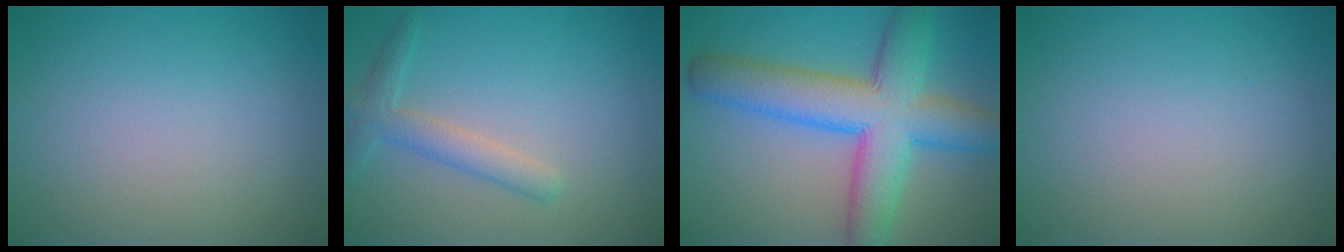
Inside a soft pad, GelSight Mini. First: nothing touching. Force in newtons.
{"total": 2.6, "press": 2.6, "slide": 0.1}
{"total": 9.5, "press": 9.4, "slide": 0.3}
{"total": 0.0}